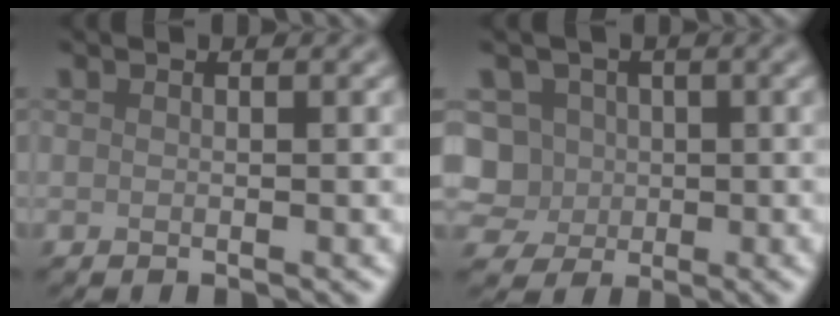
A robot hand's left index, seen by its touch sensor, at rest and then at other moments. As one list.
[{"total": 8.2, "force": [-0.2, 7.5, 3.2], "torque": [-0.060, 0.026, -0.038]}]